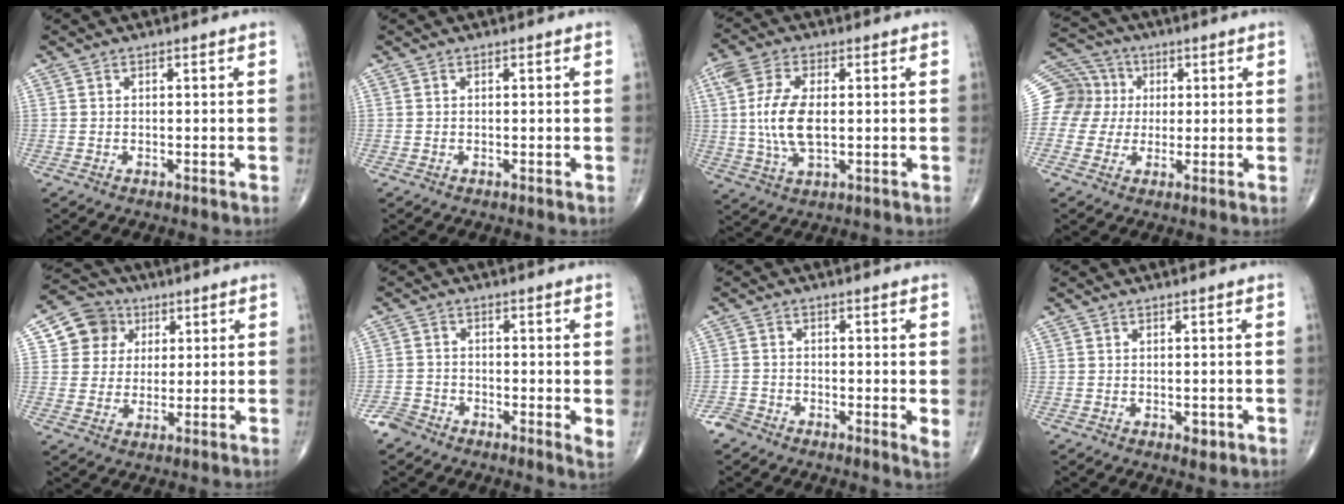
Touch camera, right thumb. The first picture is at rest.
{"total": 0.0}
{"total": 10.6, "force": [0.6, 5.3, 9.2], "torque": [-0.206, -0.001, 0.015]}
{"total": 12.8, "force": [1.8, 12.3, 2.9], "torque": [-0.053, 0.038, 0.034]}
{"total": 8.5, "force": [3.2, 7.7, 1.9], "torque": [0.004, -0.004, 0.052]}
{"total": 3.9, "force": [-2.1, 2.0, 2.6], "torque": [-0.035, 0.000, -0.053]}
{"total": 3.2, "force": [-1.5, 1.5, 2.4], "torque": [-0.033, -0.002, -0.041]}
{"total": 1.2, "force": [-0.3, 0.7, 0.9], "torque": [-0.004, -0.002, -0.003]}